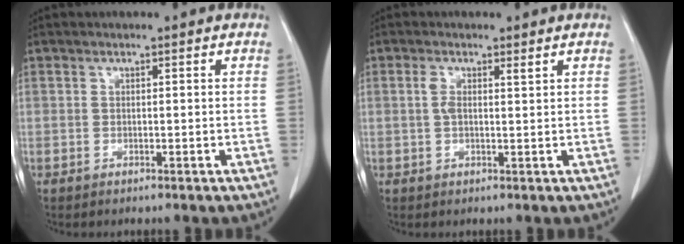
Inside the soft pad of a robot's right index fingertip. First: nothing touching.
{"total": 2.7, "force": [1.1, 0.8, 2.3], "torque": [-0.050, 0.006, 0.022]}